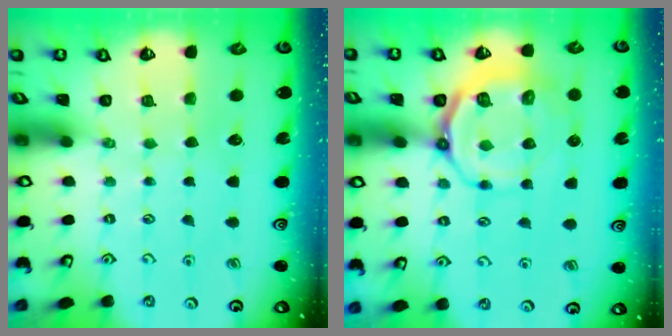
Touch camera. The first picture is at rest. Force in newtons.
{"total": 9.3, "press": 9.0, "slide": 2.6}